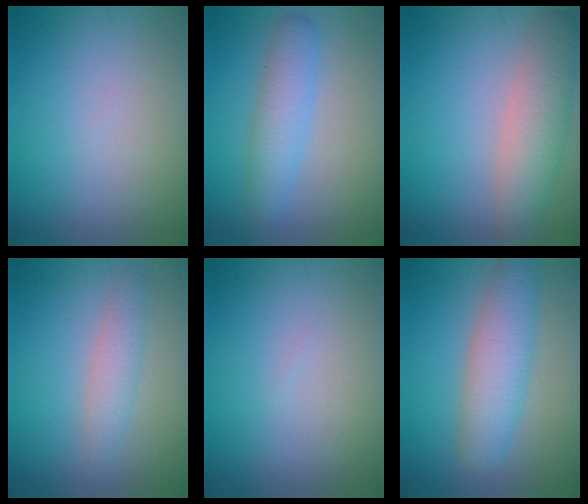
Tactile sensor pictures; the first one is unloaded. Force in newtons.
{"total": 3.6, "press": 3.6, "slide": 0.0}
{"total": 4.9, "press": 4.9, "slide": 0.5}
{"total": 2.5, "press": 2.5, "slide": 0.2}
{"total": 0.0}
{"total": 5.5, "press": 5.5, "slide": 0.1}